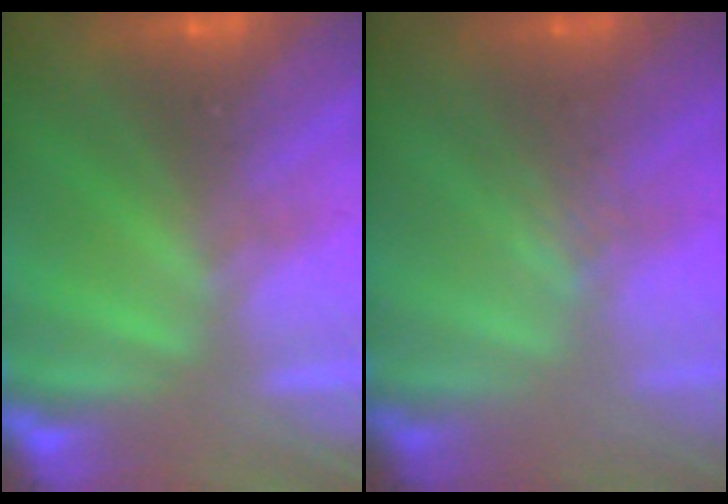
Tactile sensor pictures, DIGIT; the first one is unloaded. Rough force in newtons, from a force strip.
{"total": 2.5}